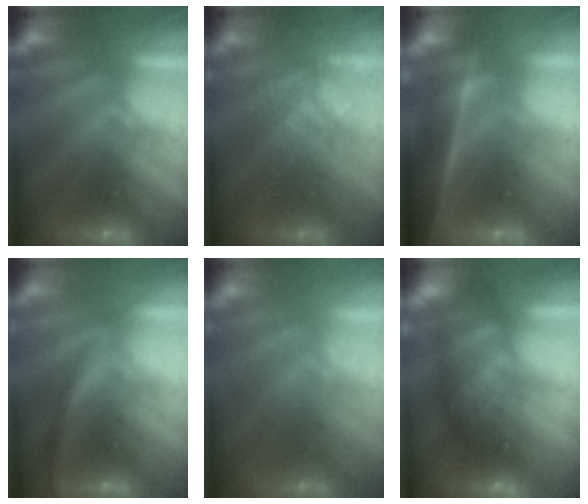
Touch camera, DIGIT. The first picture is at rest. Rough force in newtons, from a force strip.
{"total": 2.6}
{"total": 7.7}
{"total": 3.2}
{"total": 1.8}
{"total": 7.3}